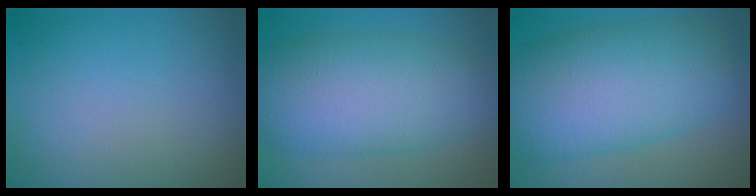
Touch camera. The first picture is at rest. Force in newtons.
{"total": 9.9, "press": 9.9, "slide": 0.1}
{"total": 11.3, "press": 11.2, "slide": 0.6}